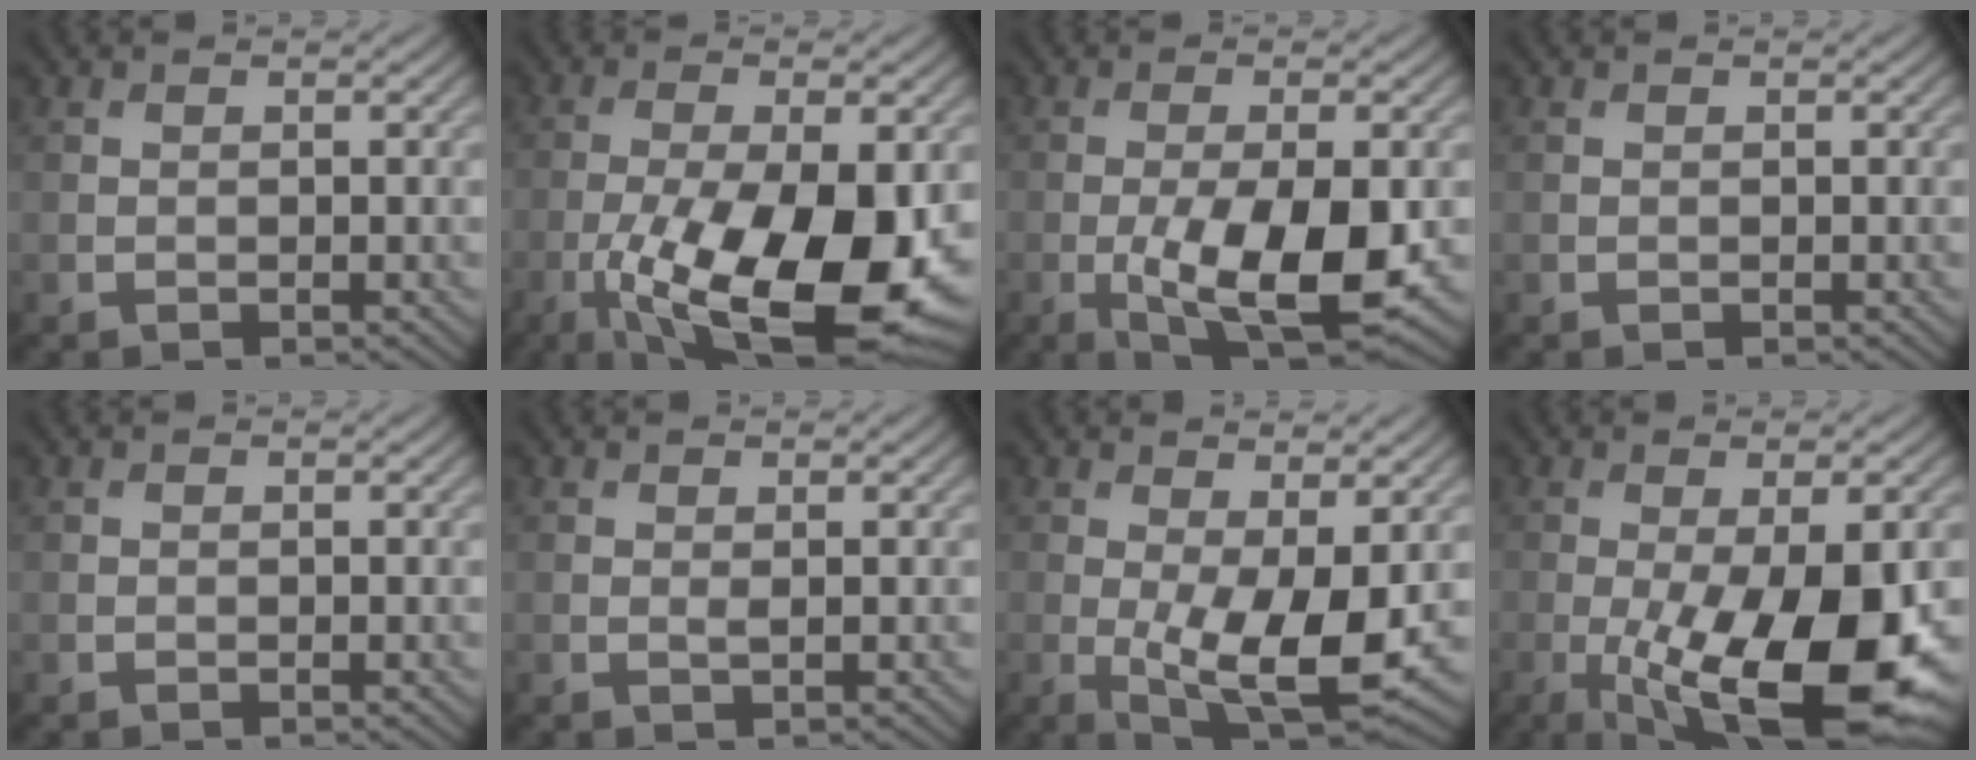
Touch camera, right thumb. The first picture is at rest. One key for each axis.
{"total": 16.5, "fx": -5.4, "fy": 6.1, "fz": 14.3, "tx": -0.255, "ty": -0.029, "tz": -0.082}
{"total": 11.4, "fx": -2.8, "fy": 4.1, "fz": 10.3, "tx": -0.183, "ty": -0.022, "tz": -0.040}
{"total": 0.0}
{"total": 0.0}
{"total": 0.5, "fx": 0.1, "fy": 0.0, "fz": 0.5, "tx": -0.011, "ty": -0.001, "tz": 0.002}
{"total": 9.2, "fx": -1.0, "fy": 3.1, "fz": 8.6, "tx": -0.164, "ty": -0.020, "tz": -0.008}
{"total": 15.2, "fx": -4.3, "fy": 4.9, "fz": 13.7, "tx": -0.228, "ty": -0.033, "tz": -0.058}